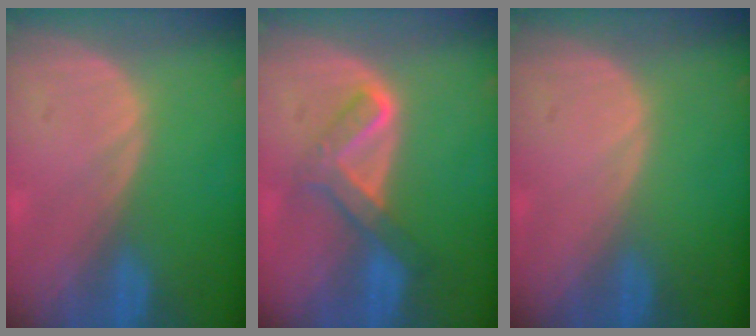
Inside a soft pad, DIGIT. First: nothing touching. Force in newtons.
{"total": 5.3, "press": 5.3, "slide": 0.5}
{"total": 0.0}